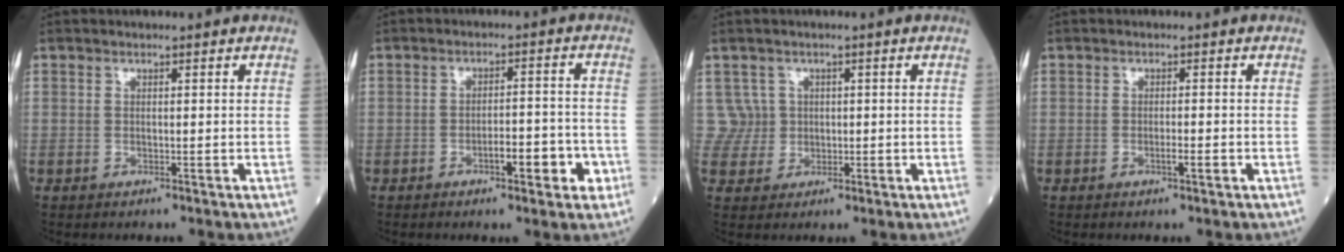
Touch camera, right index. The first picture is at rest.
{"total": 6.0, "force": [-2.6, 1.6, 5.1], "torque": [-0.068, 0.009, -0.035]}
{"total": 3.6, "force": [1.0, 3.5, -0.5], "torque": [0.026, 0.011, 0.018]}
{"total": 1.7, "force": [-0.7, 0.1, 1.5], "torque": [-0.024, -0.001, -0.011]}